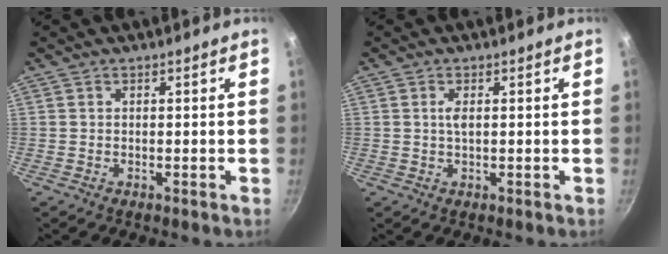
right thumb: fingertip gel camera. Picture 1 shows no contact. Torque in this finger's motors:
{"motor_torque": [-0.09, 0.91, 0.42, 0.43, 0.02]}